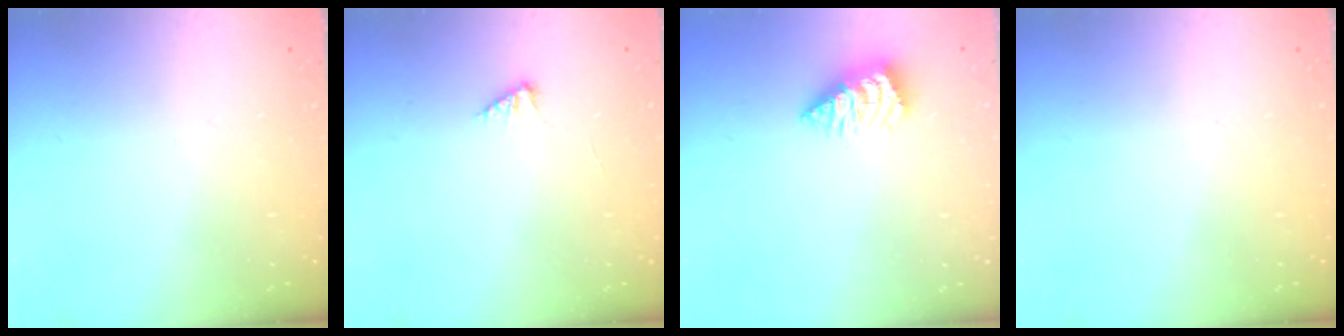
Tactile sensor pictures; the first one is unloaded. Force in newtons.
{"total": 2.5, "press": 2.5, "slide": 0.3}
{"total": 2.6, "press": 2.6, "slide": 0.1}
{"total": 0.0}